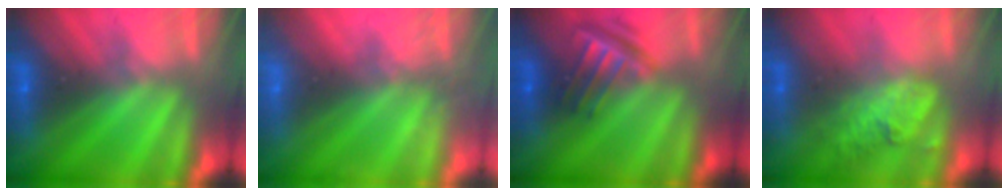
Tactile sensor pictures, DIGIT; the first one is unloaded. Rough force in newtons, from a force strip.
{"total": 2.7}
{"total": 3.8}
{"total": 2.2}